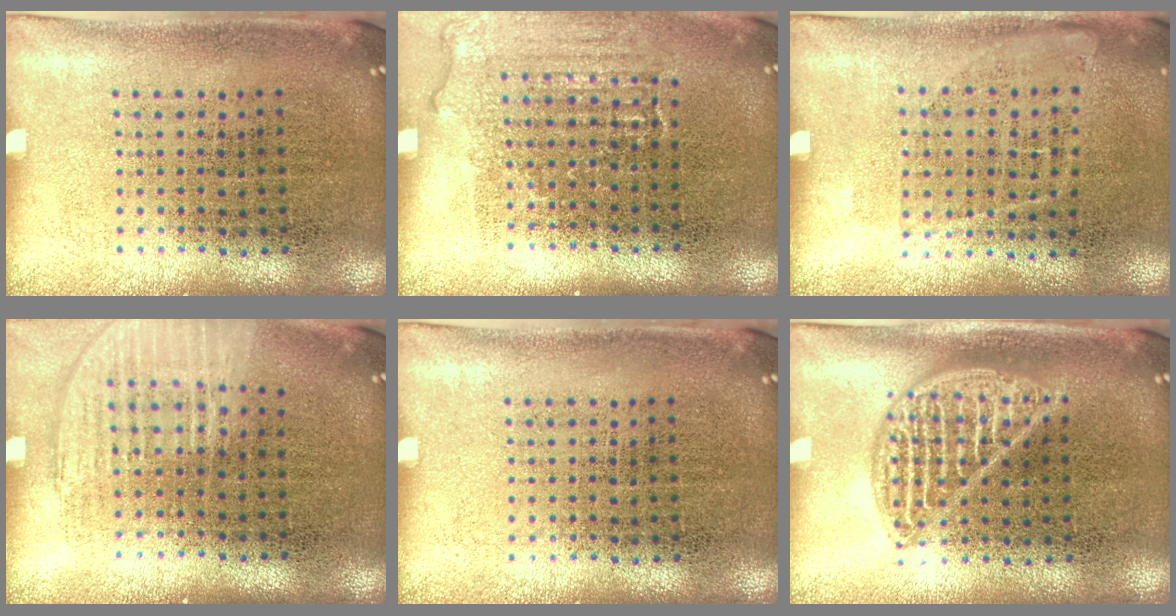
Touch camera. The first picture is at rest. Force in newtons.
{"total": 1.1, "press": 1.1, "slide": 0.2}
{"total": 1.1, "press": 0.9, "slide": 0.7}
{"total": 1.2, "press": 1.1, "slide": 0.4}
{"total": 0.0}
{"total": 2.2, "press": 2.1, "slide": 0.3}